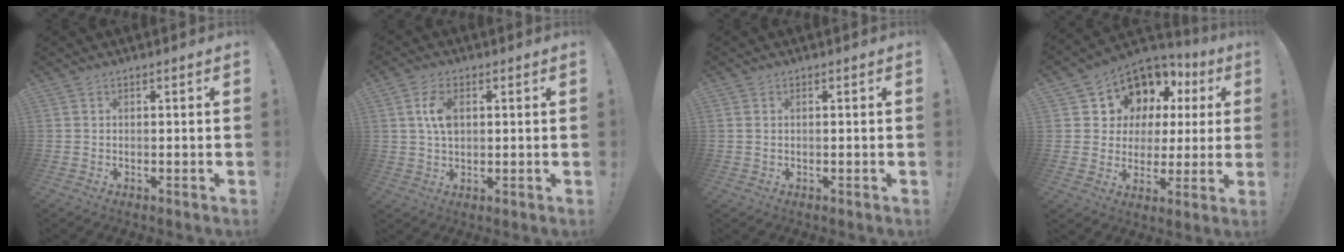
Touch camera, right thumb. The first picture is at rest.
{"total": 6.9, "force": [1.6, 4.2, 5.3], "torque": [-0.096, 0.002, 0.026]}
{"total": 0.6, "force": [0.3, 0.3, 0.4], "torque": [-0.017, 0.004, 0.008]}
{"total": 10.3, "force": [6.0, 7.9, 2.8], "torque": [-0.045, -0.059, 0.127]}